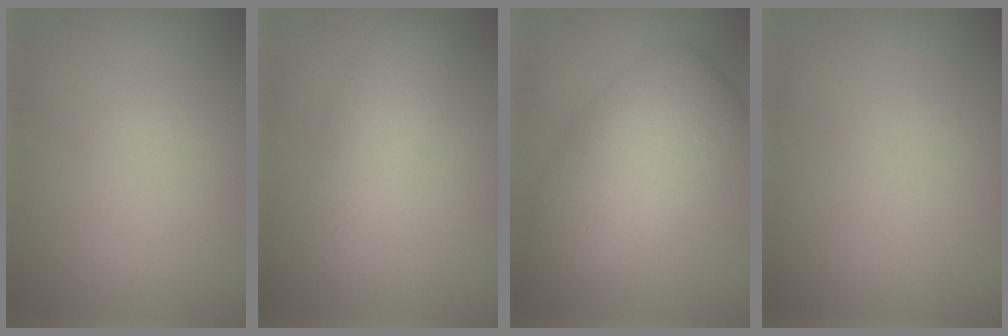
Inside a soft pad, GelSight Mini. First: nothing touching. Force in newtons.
{"total": 2.9, "press": 2.9, "slide": 0.1}
{"total": 7.3, "press": 7.3, "slide": 0.4}
{"total": 0.0}